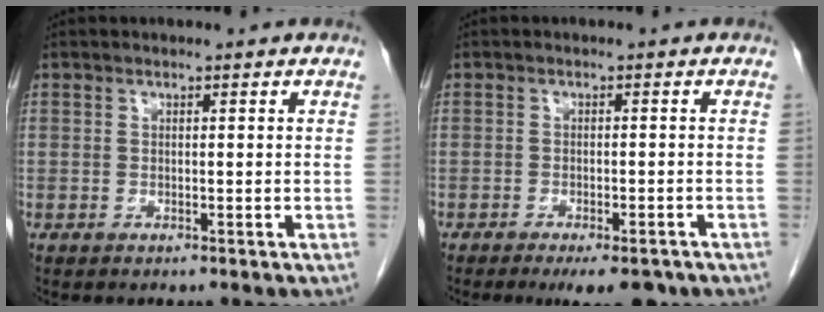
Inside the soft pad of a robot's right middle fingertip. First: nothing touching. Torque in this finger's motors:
{"motor_torque": [0.24, -0.18, 0.08, 0.02]}